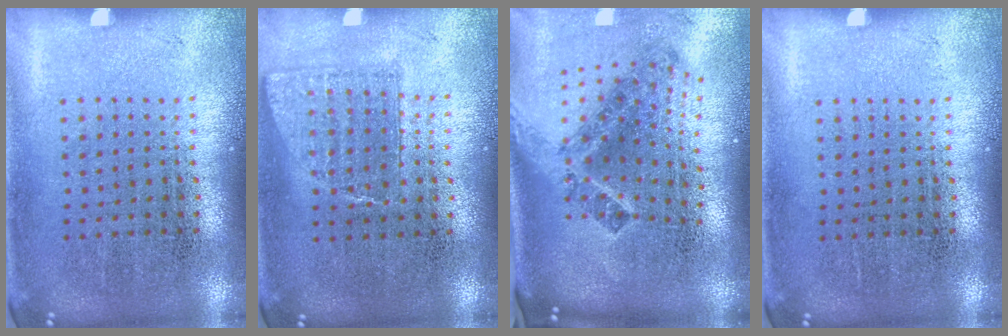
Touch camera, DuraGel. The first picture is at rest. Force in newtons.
{"total": 0.8, "press": 0.7, "slide": 0.2}
{"total": 2.5, "press": 1.5, "slide": 2.0}
{"total": 0.0}